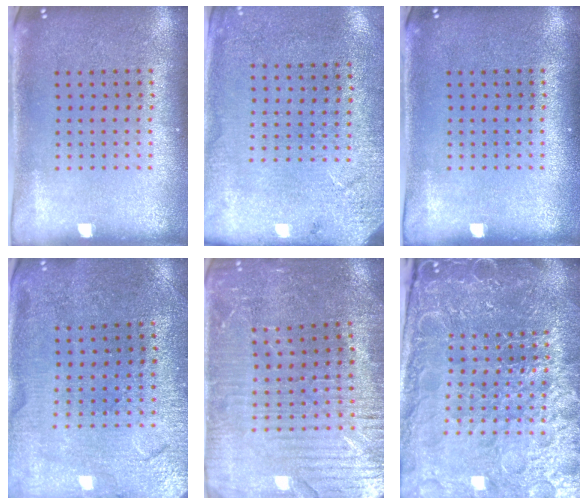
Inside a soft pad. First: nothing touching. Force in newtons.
{"total": 2.6, "press": 2.3, "slide": 1.2}
{"total": 0.0}
{"total": 1.3, "press": 1.3, "slide": 0.1}
{"total": 3.3, "press": 3.3, "slide": 0.6}
{"total": 6.1, "press": 5.4, "slide": 2.8}